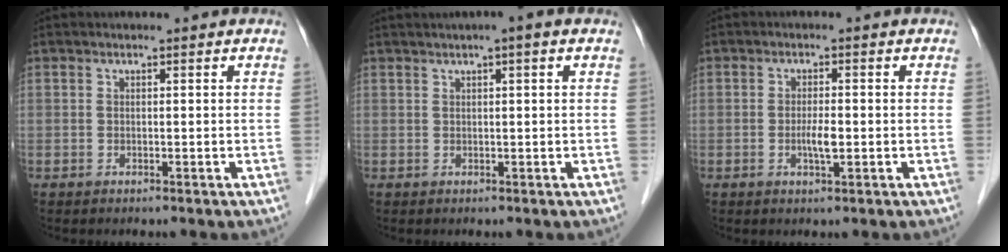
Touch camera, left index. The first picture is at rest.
{"total": 2.9, "force": [1.6, 0.0, 2.5], "torque": [-0.043, 0.009, 0.022]}
{"total": 2.7, "force": [-0.6, 0.5, 2.6], "torque": [-0.053, -0.003, -0.011]}